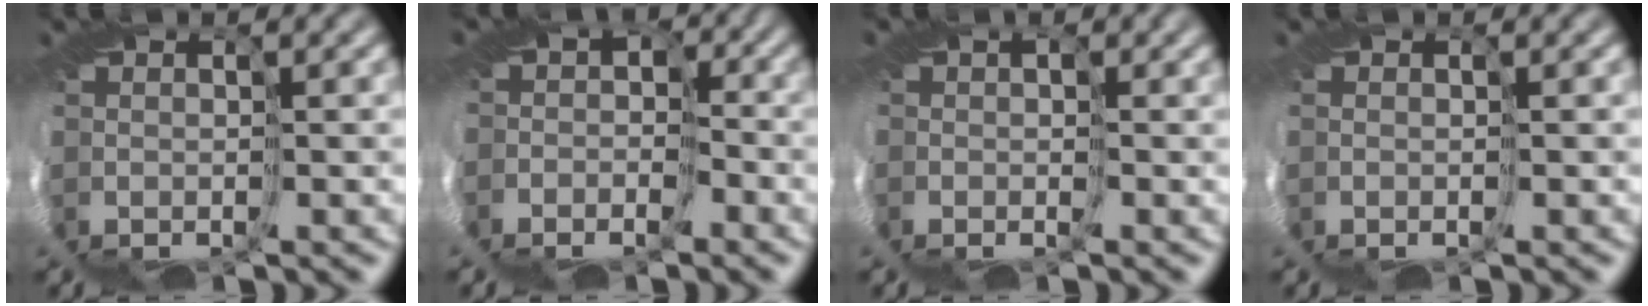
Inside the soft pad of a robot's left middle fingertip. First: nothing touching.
{"total": 6.6, "force": [-2.1, 5.6, 2.9], "torque": [-0.061, 0.000, -0.046]}
{"total": 2.1, "force": [0.4, 1.7, 1.1], "torque": [-0.020, 0.005, -0.002]}
{"total": 0.0}